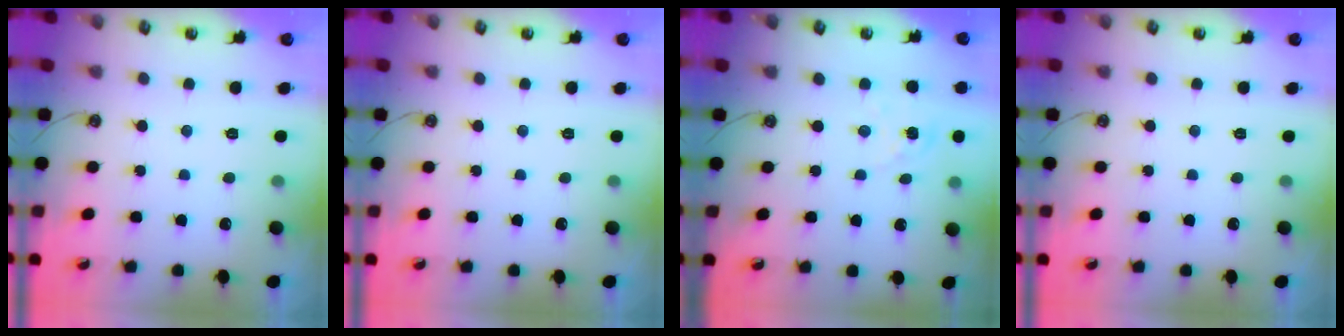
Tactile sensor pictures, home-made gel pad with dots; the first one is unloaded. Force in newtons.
{"total": 0.0}
{"total": 1.6, "press": 1.6, "slide": 0.2}
{"total": 0.0}